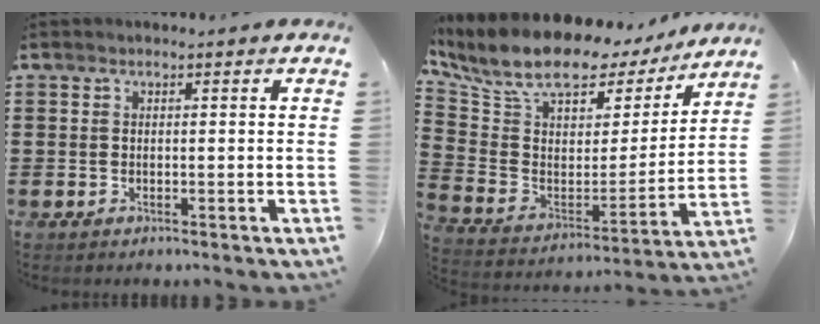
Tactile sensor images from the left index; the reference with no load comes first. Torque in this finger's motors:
{"motor_torque": [2.14, 0.00, 1.05, 0.21]}